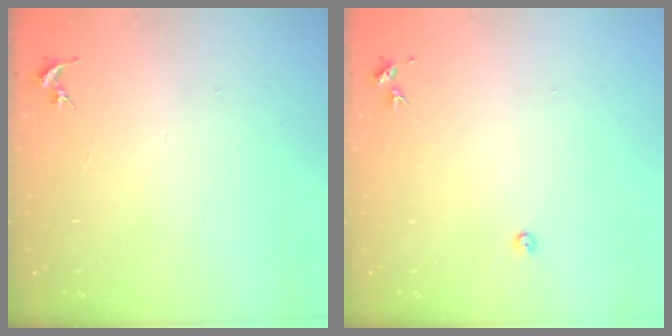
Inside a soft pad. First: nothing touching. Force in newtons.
{"total": 2.2, "press": 2.2, "slide": 0.3}